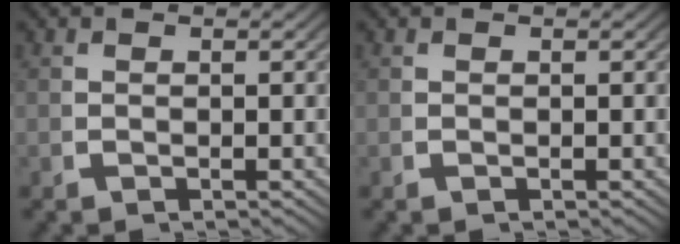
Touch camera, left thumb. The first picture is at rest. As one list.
[{"total": 0.0}]